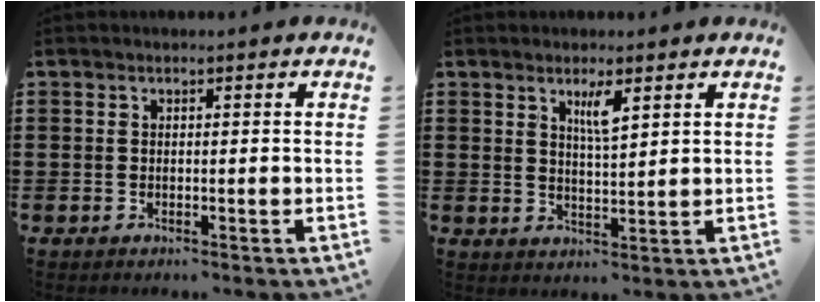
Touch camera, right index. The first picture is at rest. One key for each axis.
{"total": 3.6, "fx": 2.0, "fy": 0.7, "fz": 2.9, "tx": -0.053, "ty": 0.001, "tz": 0.031}